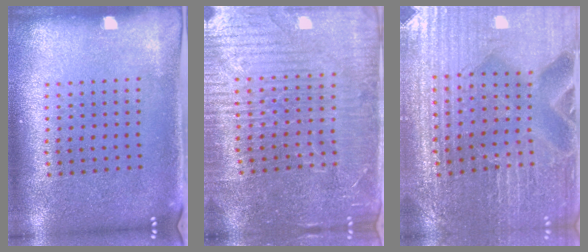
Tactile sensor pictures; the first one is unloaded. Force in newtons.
{"total": 4.4, "press": 4.2, "slide": 1.5}
{"total": 3.4, "press": 3.3, "slide": 0.4}